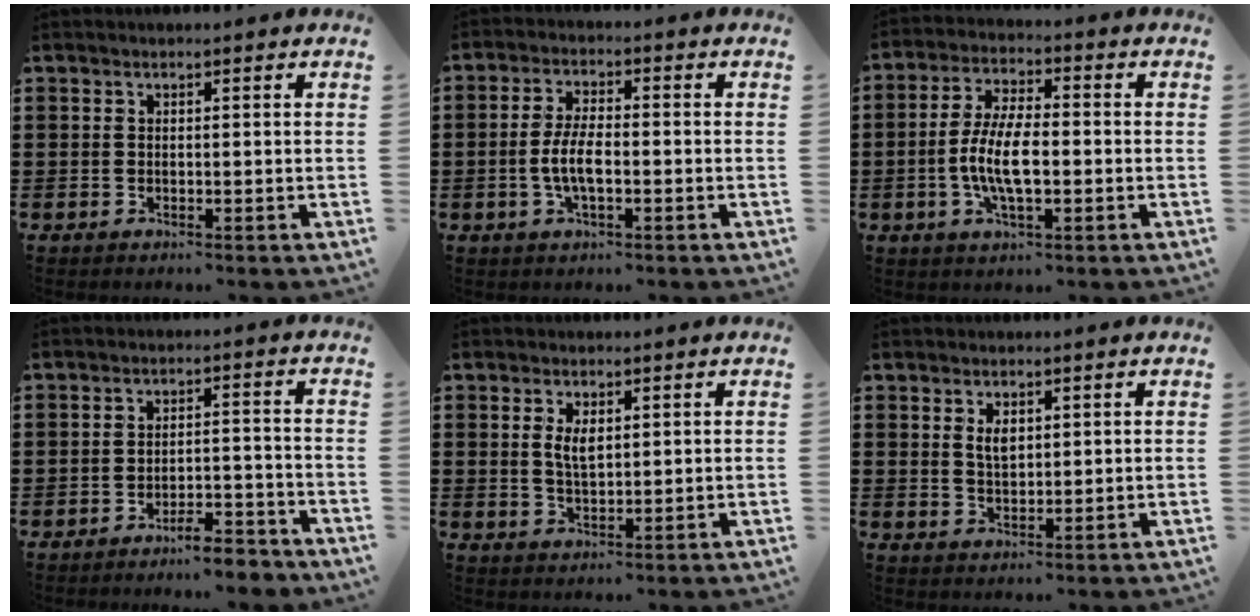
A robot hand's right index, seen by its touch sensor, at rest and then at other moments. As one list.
[{"total": 5.3, "force": [-1.2, 1.9, 4.8], "torque": [-0.111, -0.002, -0.030]}, {"total": 8.4, "force": [-1.5, 3.1, 7.6], "torque": [-0.172, -0.007, -0.036]}, {"total": 4.6, "force": [-4.4, 0.3, 1.5], "torque": [-0.026, 0.001, -0.086]}, {"total": 3.1, "force": [0.9, 1.3, 2.7], "torque": [-0.057, 0.005, 0.015]}, {"total": 2.5, "force": [1.1, 1.3, 1.9], "torque": [-0.033, 0.000, 0.018]}]